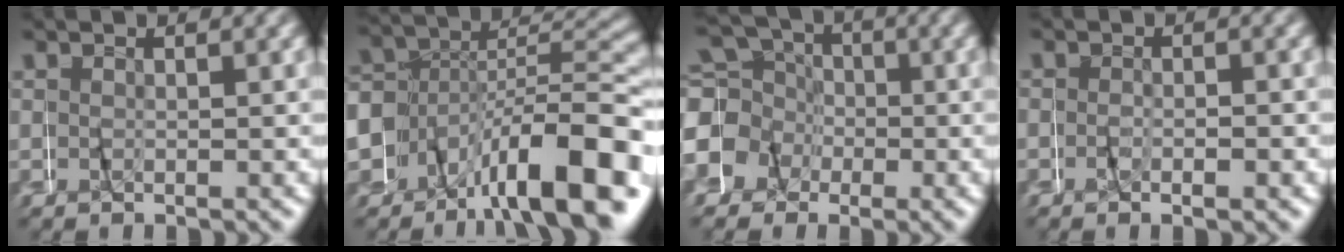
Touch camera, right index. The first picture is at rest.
{"total": 13.4, "force": [-5.2, 8.9, 8.5], "torque": [-0.154, -0.008, -0.089]}
{"total": 11.3, "force": [-0.4, 10.4, 4.6], "torque": [-0.093, -0.008, -0.027]}
{"total": 1.0, "force": [-0.9, 0.3, 0.3], "torque": [-0.012, -0.002, -0.019]}